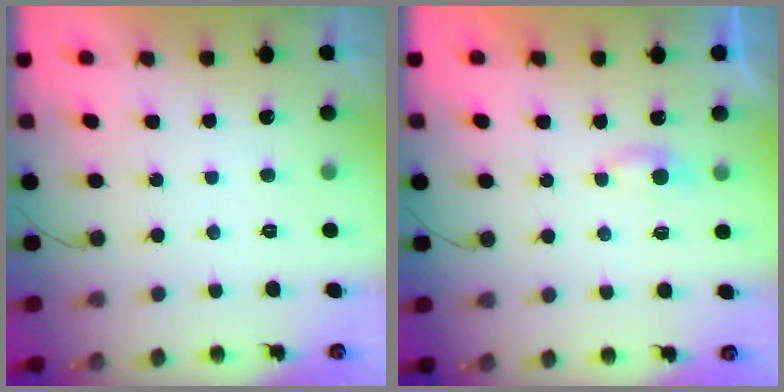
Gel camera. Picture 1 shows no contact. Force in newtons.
{"total": 2.7, "press": 2.6, "slide": 0.5}